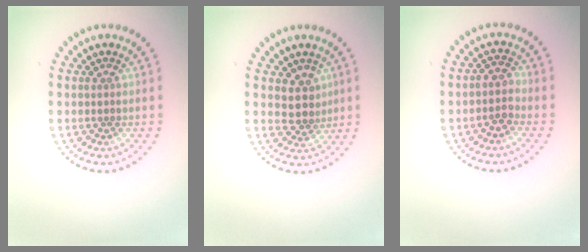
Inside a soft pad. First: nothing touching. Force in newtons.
{"total": 2.7, "press": 2.2, "slide": 1.5}
{"total": 2.0, "press": 1.8, "slide": 1.0}